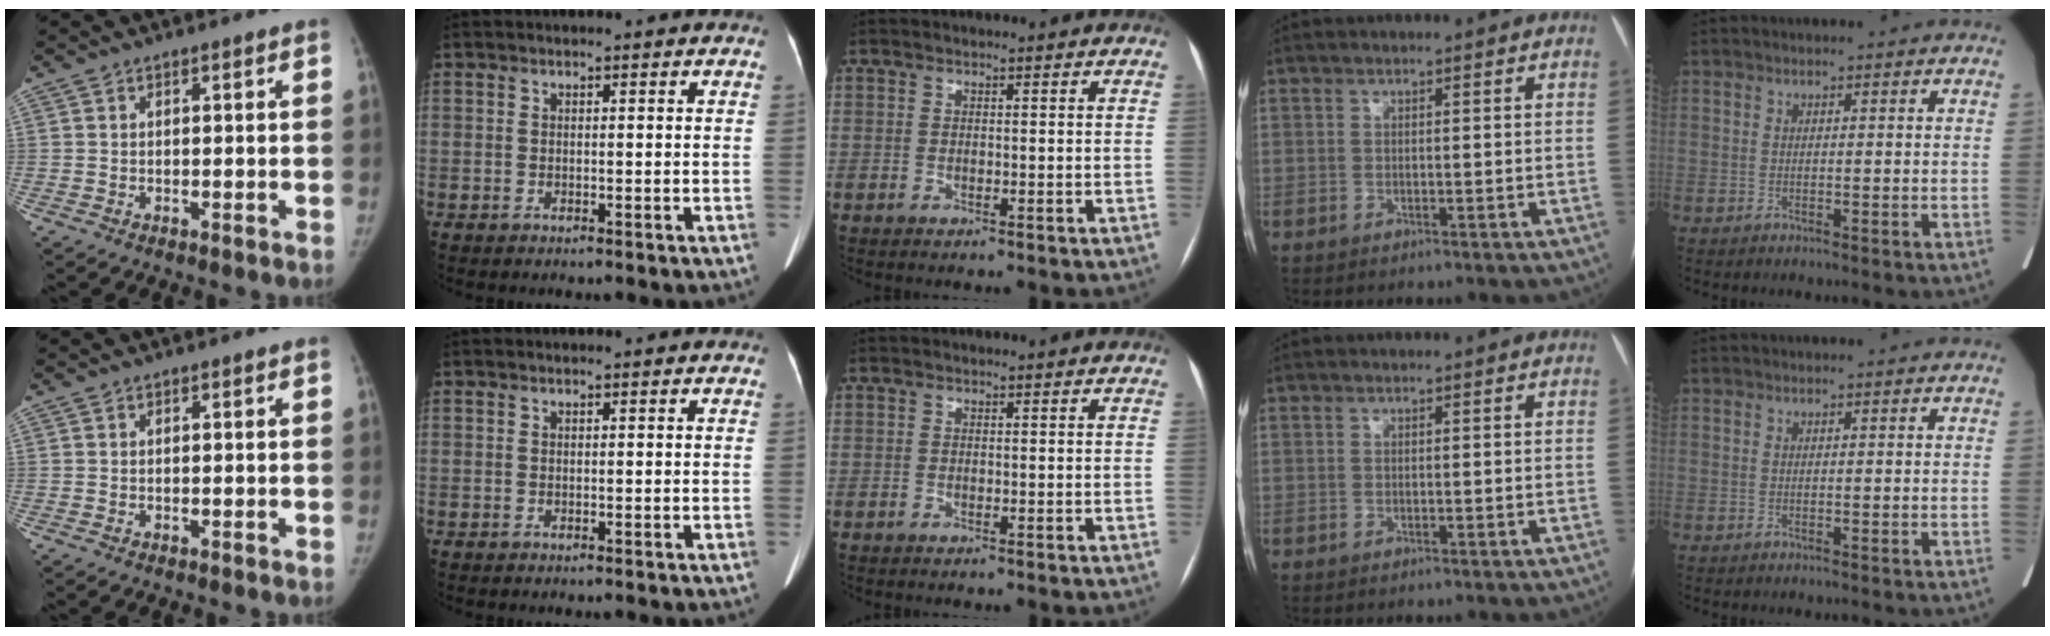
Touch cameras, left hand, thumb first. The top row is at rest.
{}